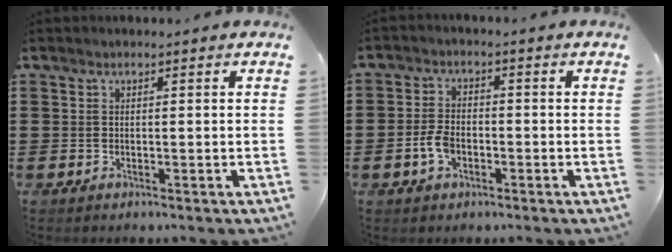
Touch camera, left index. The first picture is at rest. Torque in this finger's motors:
{"motor_torque": [0.80, 0.29, 0.34, 0.09]}